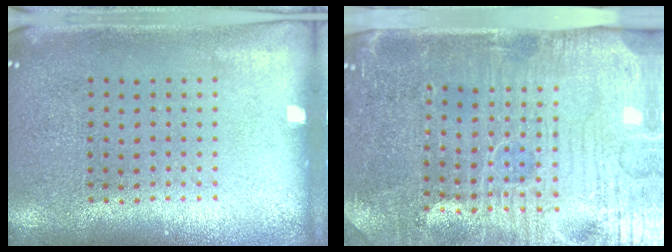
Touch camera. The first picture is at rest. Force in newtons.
{"total": 5.0, "press": 4.5, "slide": 2.2}